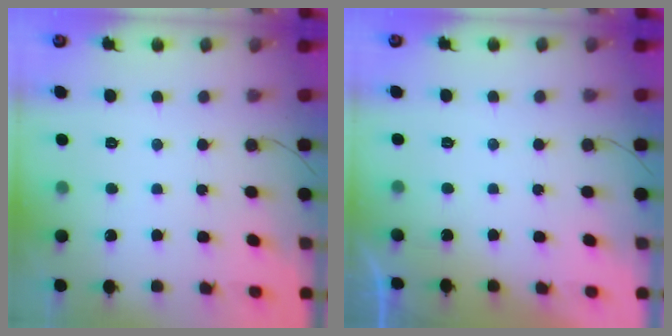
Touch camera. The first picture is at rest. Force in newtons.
{"total": 1.0, "press": 0.9, "slide": 0.3}